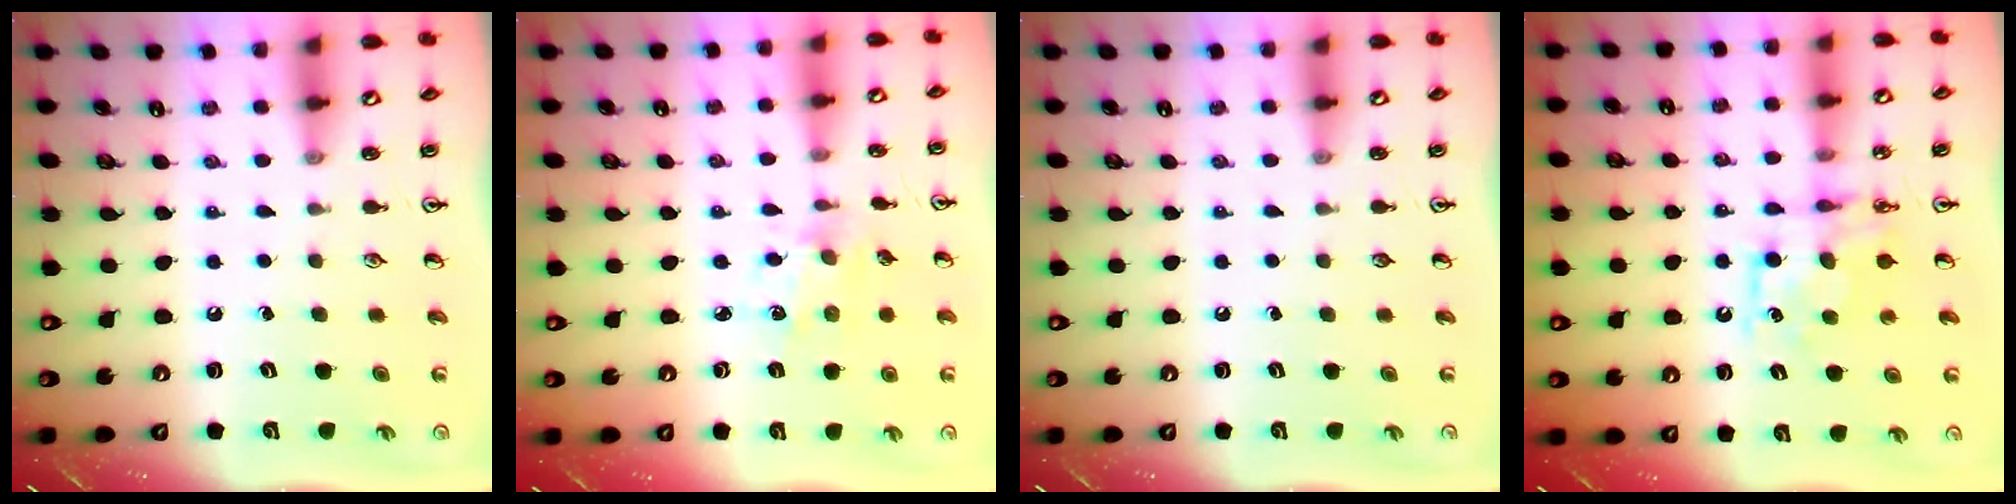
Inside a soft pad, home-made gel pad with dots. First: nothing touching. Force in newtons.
{"total": 2.9, "press": 2.8, "slide": 0.8}
{"total": 0.0}
{"total": 8.1, "press": 8.1, "slide": 0.4}